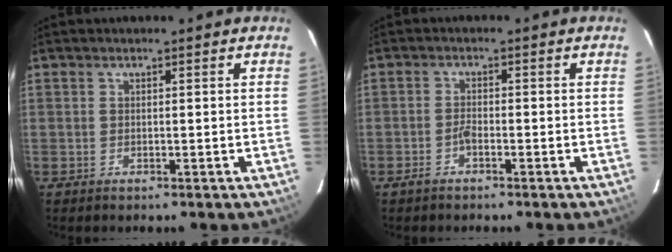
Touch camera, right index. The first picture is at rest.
{"total": 1.8, "force": [-1.3, 0.5, 1.1], "torque": [-0.033, 0.003, -0.029]}